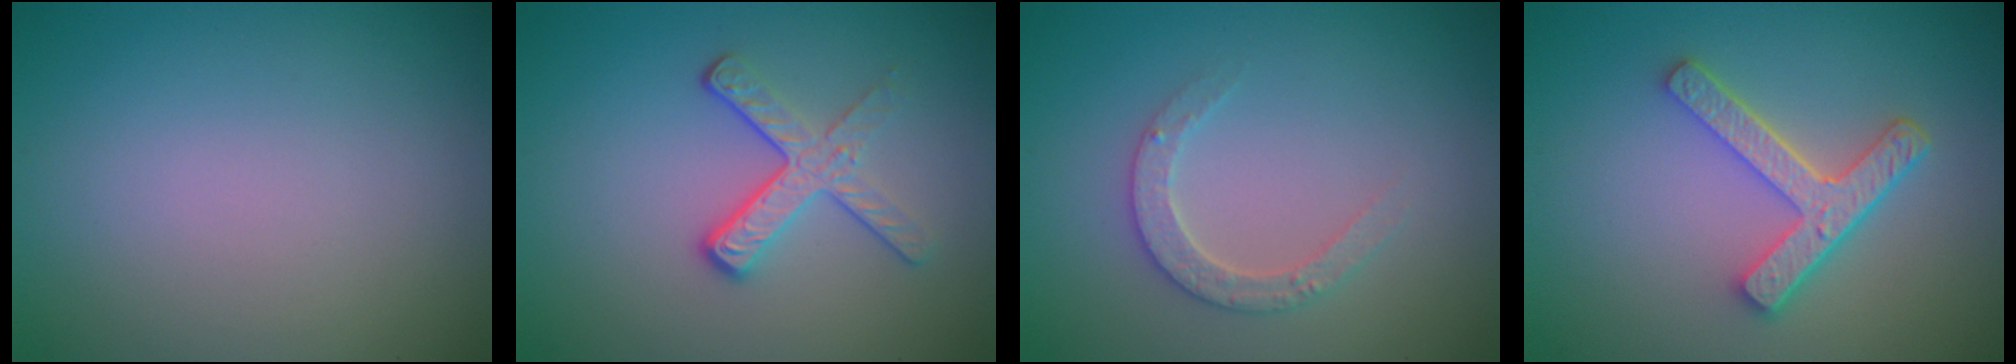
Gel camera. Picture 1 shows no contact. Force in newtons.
{"total": 3.5, "press": 2.4, "slide": 2.5}
{"total": 2.4, "press": 2.3, "slide": 0.5}
{"total": 4.4, "press": 3.4, "slide": 2.8}